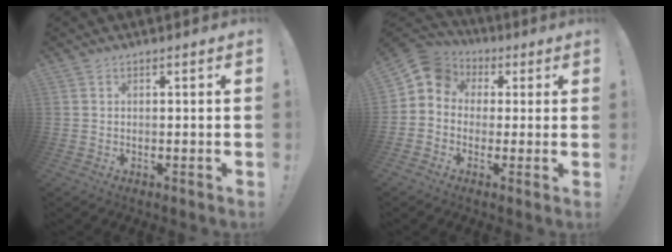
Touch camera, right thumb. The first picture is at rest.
{"total": 7.9, "force": [1.7, 7.1, 3.1], "torque": [-0.041, 0.001, 0.038]}